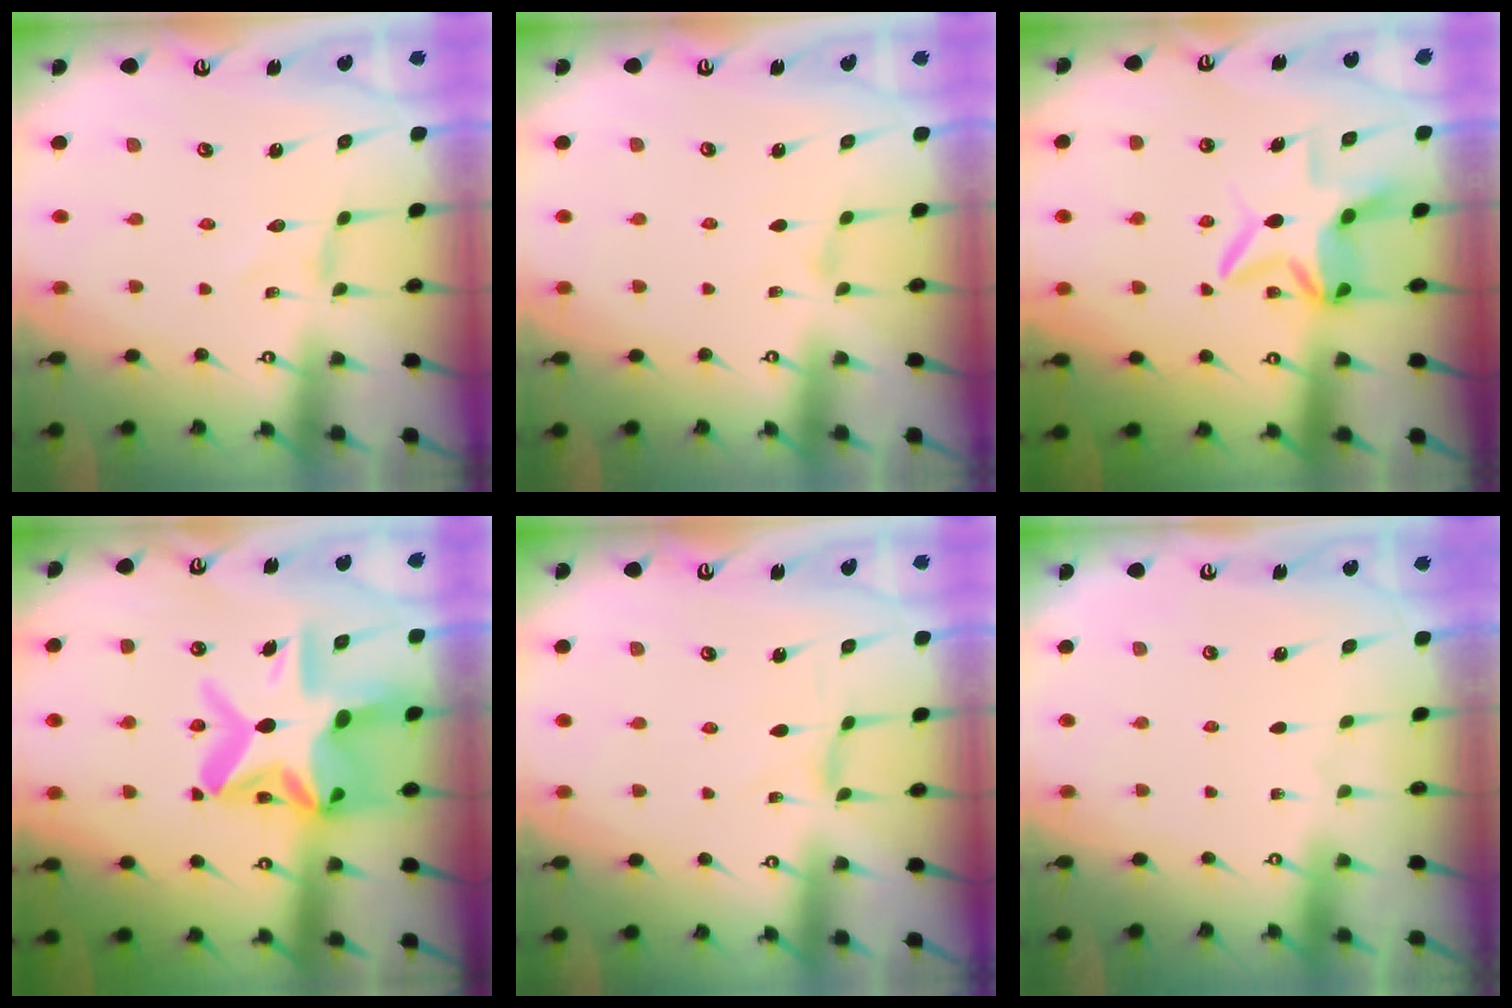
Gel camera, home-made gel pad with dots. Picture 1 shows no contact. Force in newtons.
{"total": 1.0, "press": 0.9, "slide": 0.3}
{"total": 8.2, "press": 8.2, "slide": 1.1}
{"total": 19.6, "press": 19.5, "slide": 1.6}
{"total": 2.5, "press": 2.4, "slide": 0.4}
{"total": 0.0}